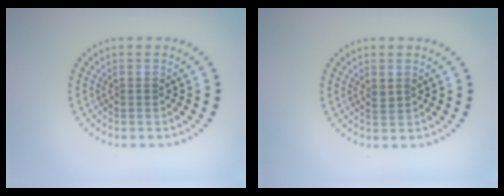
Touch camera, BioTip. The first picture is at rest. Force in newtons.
{"total": 0.8, "press": 0.8, "slide": 0.3}